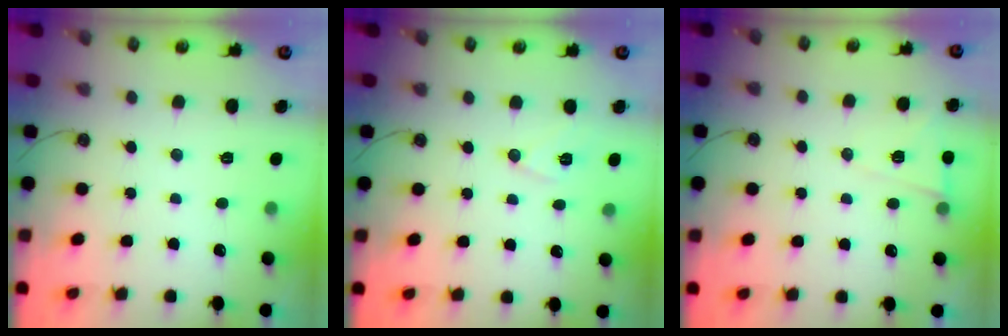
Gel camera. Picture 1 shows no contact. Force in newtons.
{"total": 7.6, "press": 6.1, "slide": 4.5}
{"total": 6.0, "press": 4.8, "slide": 3.6}